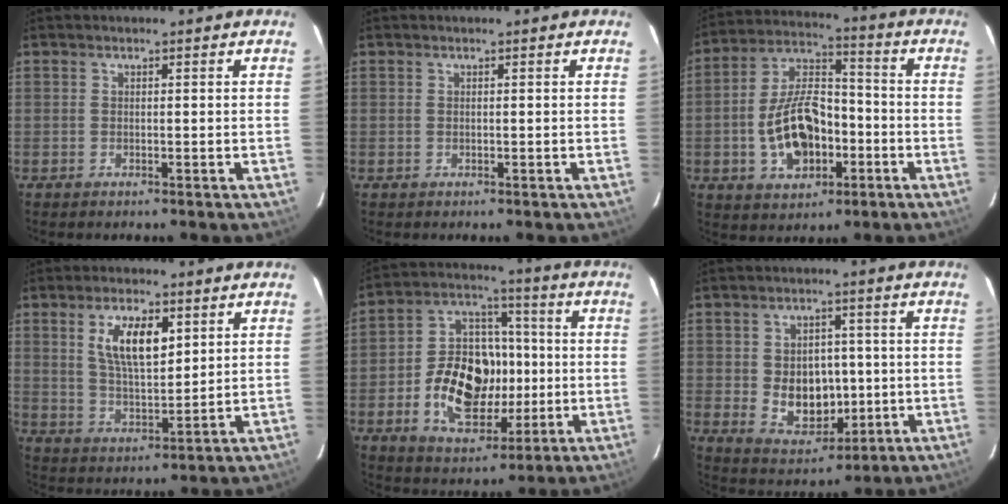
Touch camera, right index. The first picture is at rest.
{"total": 0.0}
{"total": 14.5, "force": [-4.2, 8.5, 11.0], "torque": [-0.218, 0.021, -0.061]}
{"total": 9.8, "force": [3.9, 4.1, 8.0], "torque": [-0.149, 0.005, 0.076]}
{"total": 17.3, "force": [-2.8, 11.6, 12.6], "torque": [-0.245, 0.028, -0.035]}
{"total": 11.9, "force": [-1.7, 8.5, 8.0], "torque": [-0.161, 0.003, -0.006]}